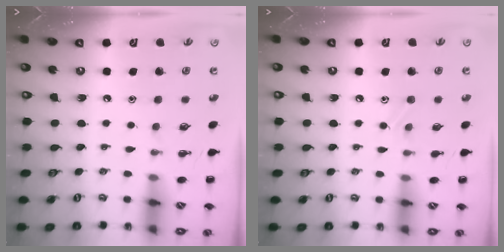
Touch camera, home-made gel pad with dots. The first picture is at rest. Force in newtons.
{"total": 6.1, "press": 5.8, "slide": 1.9}